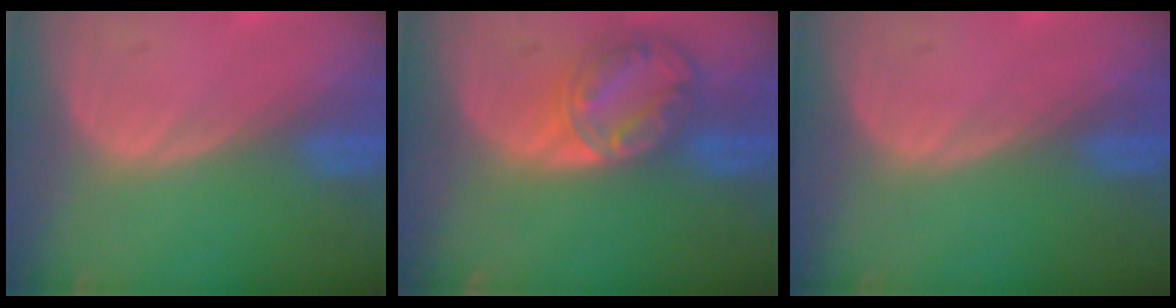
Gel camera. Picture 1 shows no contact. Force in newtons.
{"total": 8.6, "press": 7.3, "slide": 4.5}
{"total": 0.0}